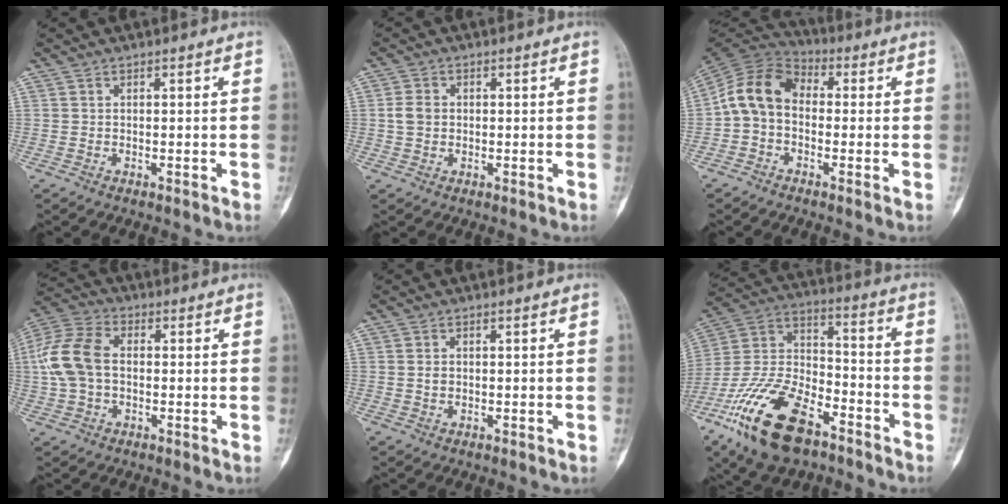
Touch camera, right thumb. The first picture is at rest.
{"total": 3.3, "force": [0.0, 2.8, 1.8], "torque": [-0.026, 0.007, -0.006]}
{"total": 10.3, "force": [-0.9, 7.9, 6.5], "torque": [-0.110, 0.031, -0.036]}
{"total": 12.0, "force": [0.1, 8.2, 8.7], "torque": [-0.183, 0.028, -0.006]}
{"total": 1.6, "force": [-0.1, 1.3, 0.8], "torque": [-0.006, 0.003, -0.001]}
{"total": 22.5, "force": [-13.4, 10.8, 14.6], "torque": [-0.297, 0.056, -0.248]}